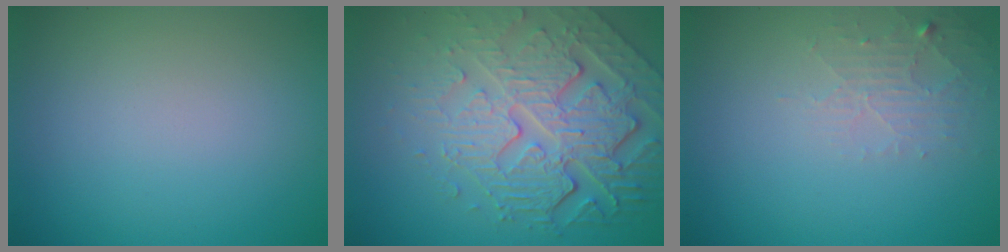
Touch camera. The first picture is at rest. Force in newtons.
{"total": 8.0, "press": 5.7, "slide": 5.7}
{"total": 1.9, "press": 1.9, "slide": 0.3}